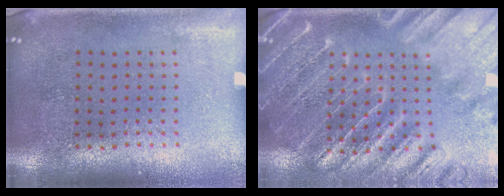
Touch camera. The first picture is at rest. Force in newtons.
{"total": 3.8, "press": 3.6, "slide": 1.4}